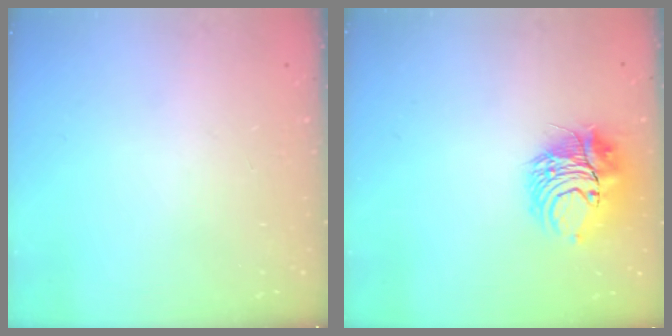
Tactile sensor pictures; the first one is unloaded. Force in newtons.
{"total": 10.8, "press": 10.8, "slide": 0.3}